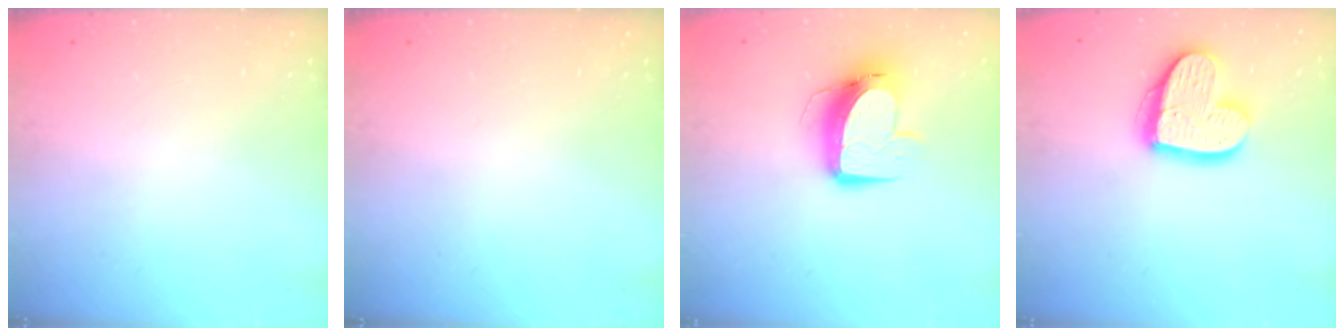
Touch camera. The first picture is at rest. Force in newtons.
{"total": 0.0}
{"total": 10.4, "press": 10.4, "slide": 1.1}
{"total": 16.6, "press": 16.6, "slide": 1.4}